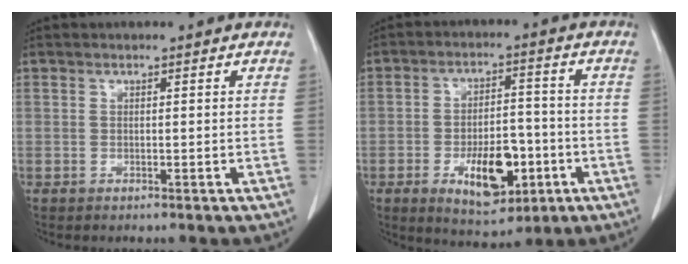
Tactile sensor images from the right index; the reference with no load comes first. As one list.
[{"total": 10.7, "force": [-3.8, 4.9, 8.7], "torque": [-0.141, 0.006, -0.050]}]